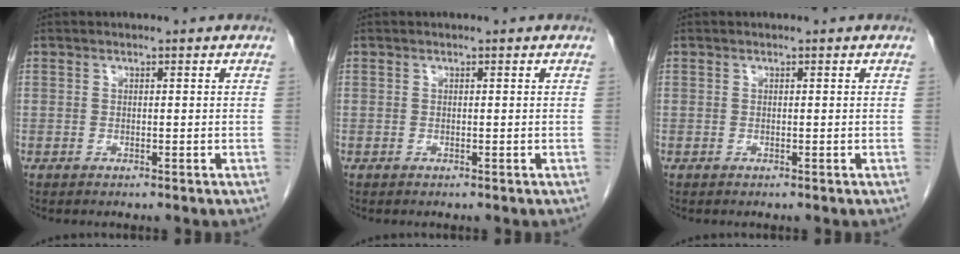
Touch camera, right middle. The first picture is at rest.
{"total": 0.0}
{"total": 0.0}